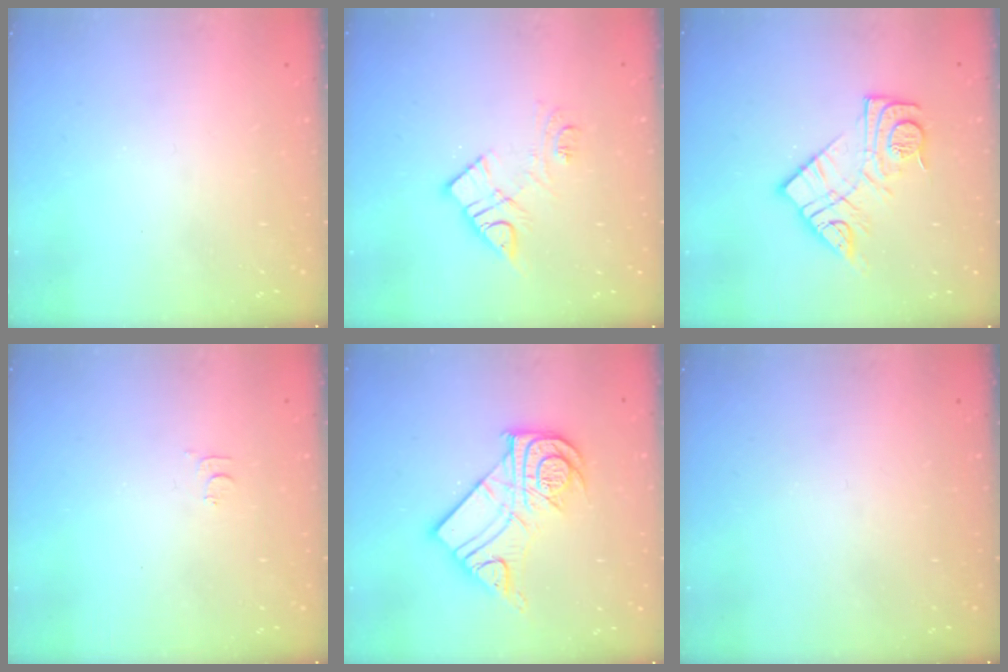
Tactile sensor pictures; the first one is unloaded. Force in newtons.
{"total": 9.5, "press": 9.4, "slide": 0.6}
{"total": 14.2, "press": 14.1, "slide": 1.0}
{"total": 5.2, "press": 5.1, "slide": 0.5}
{"total": 16.1, "press": 16.0, "slide": 1.5}
{"total": 0.0}